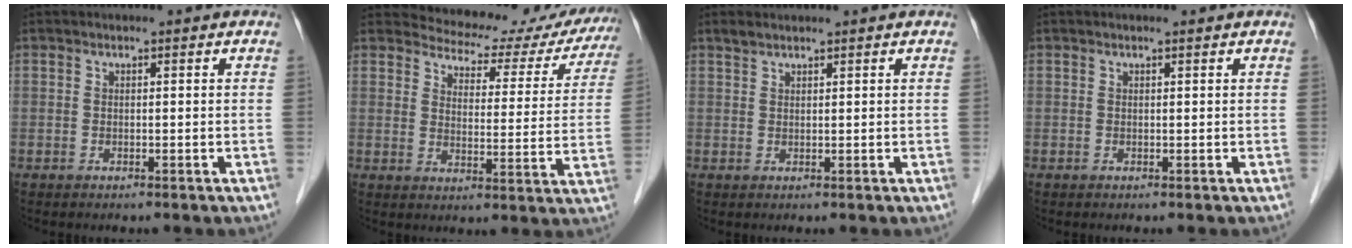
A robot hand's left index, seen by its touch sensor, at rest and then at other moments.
{"total": 15.8, "force": [15.0, 4.4, 1.9], "torque": [0.003, -0.035, 0.160]}
{"total": 1.3, "force": [1.2, 0.1, 0.4], "torque": [-0.010, 0.009, 0.030]}
{"total": 0.7, "force": [0.6, -0.1, 0.4], "torque": [-0.010, 0.006, 0.012]}